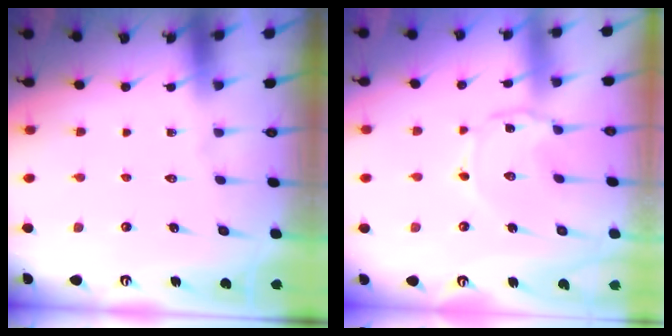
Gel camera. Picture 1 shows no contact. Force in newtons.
{"total": 1.5, "press": 1.5, "slide": 0.1}